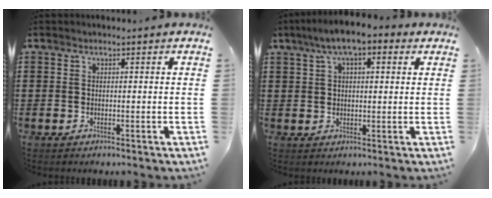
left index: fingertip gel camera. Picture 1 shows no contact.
{"total": 6.4, "force": [3.8, 2.0, 4.8], "torque": [-0.100, 0.009, 0.065]}